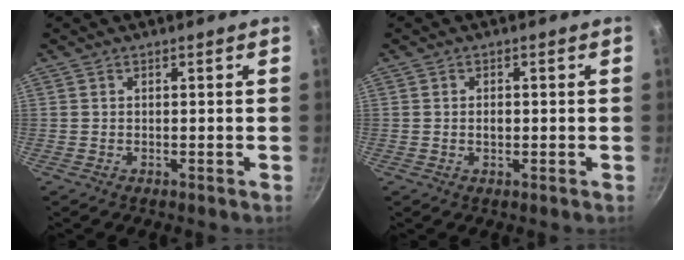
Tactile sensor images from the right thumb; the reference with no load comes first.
{"total": 1.7, "force": [-0.1, 1.1, 1.3], "torque": [-0.017, 0.004, -0.002]}